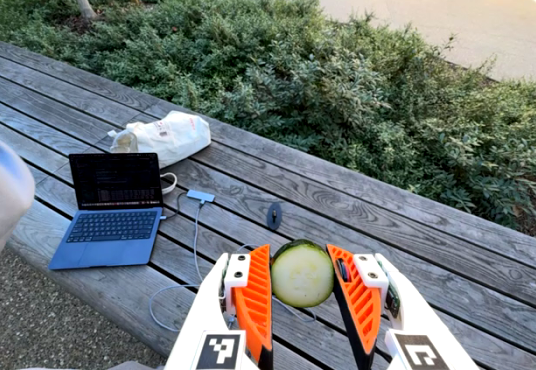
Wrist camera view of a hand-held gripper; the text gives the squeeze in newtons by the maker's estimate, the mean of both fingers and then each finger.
{"total": 8.9, "left": 8.3, "right": 9.5}